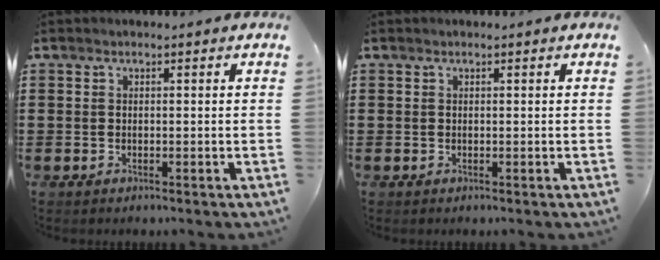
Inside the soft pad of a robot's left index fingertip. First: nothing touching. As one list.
[{"total": 0.0}]